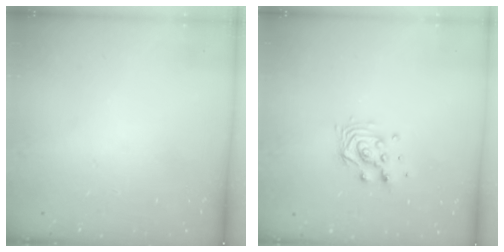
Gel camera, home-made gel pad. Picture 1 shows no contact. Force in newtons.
{"total": 8.2, "press": 8.2, "slide": 0.4}